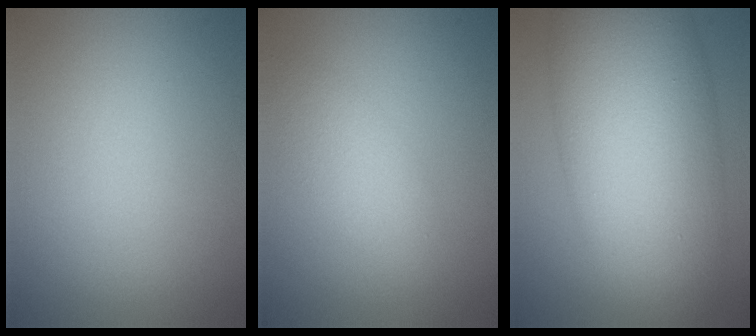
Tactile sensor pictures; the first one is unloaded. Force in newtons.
{"total": 2.9, "press": 2.9, "slide": 0.1}
{"total": 13.0, "press": 13.0, "slide": 0.4}